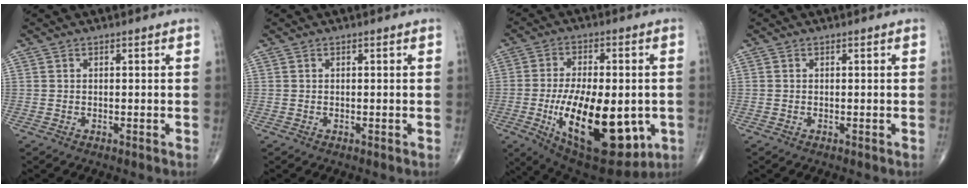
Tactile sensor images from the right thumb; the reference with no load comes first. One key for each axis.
{"total": 0.0}
{"total": 23.6, "fx": -5.3, "fy": 11.1, "fz": 20.2, "tx": -0.321, "ty": -0.019, "tz": -0.057}
{"total": 0.0}